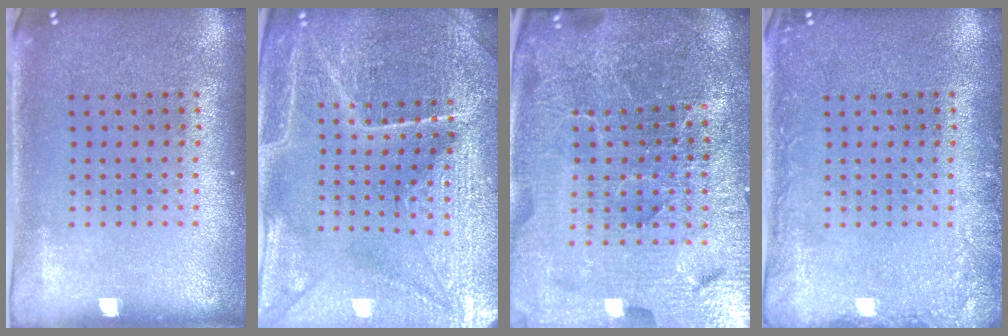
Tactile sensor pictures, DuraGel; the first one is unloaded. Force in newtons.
{"total": 4.9, "press": 4.6, "slide": 1.6}
{"total": 6.5, "press": 5.8, "slide": 3.0}
{"total": 1.7, "press": 1.7, "slide": 0.3}